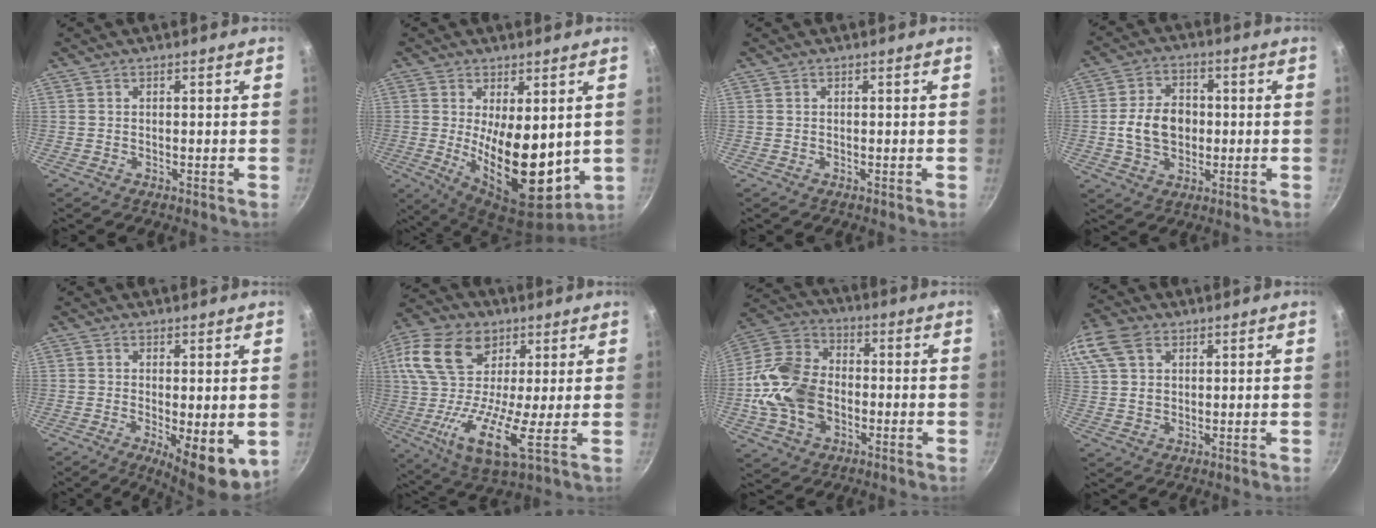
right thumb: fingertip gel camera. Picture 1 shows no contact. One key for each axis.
{"total": 16.3, "fx": 0.4, "fy": 7.7, "fz": 14.4, "tx": -0.202, "ty": -0.039, "tz": 0.021}
{"total": 0.0}
{"total": 9.8, "fx": -0.3, "fy": 7.3, "fz": 6.6, "tx": -0.092, "ty": 0.011, "tz": -0.010}
{"total": 9.0, "fx": -1.3, "fy": 3.1, "fz": 8.4, "tx": -0.104, "ty": -0.012, "tz": -0.008}
{"total": 20.3, "fx": 5.1, "fy": 11.4, "fz": 16.0, "tx": -0.301, "ty": -0.007, "tz": 0.072}
{"total": 16.3, "fx": -2.8, "fy": 11.8, "fz": 10.9, "tx": -0.197, "ty": 0.030, "tz": -0.064}
{"total": 14.9, "fx": 6.7, "fy": 10.3, "fz": 8.3, "tx": -0.192, "ty": 0.028, "tz": 0.130}